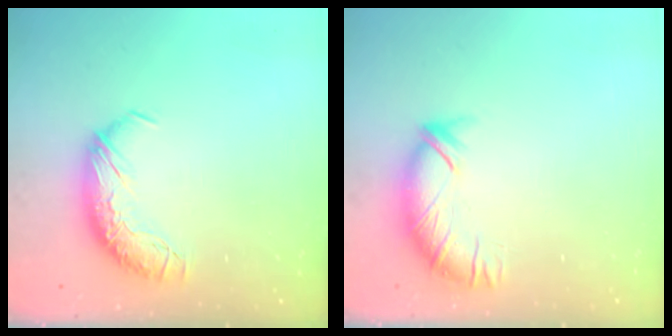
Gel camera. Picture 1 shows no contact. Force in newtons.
{"total": 3.7, "press": 3.4, "slide": 1.3}